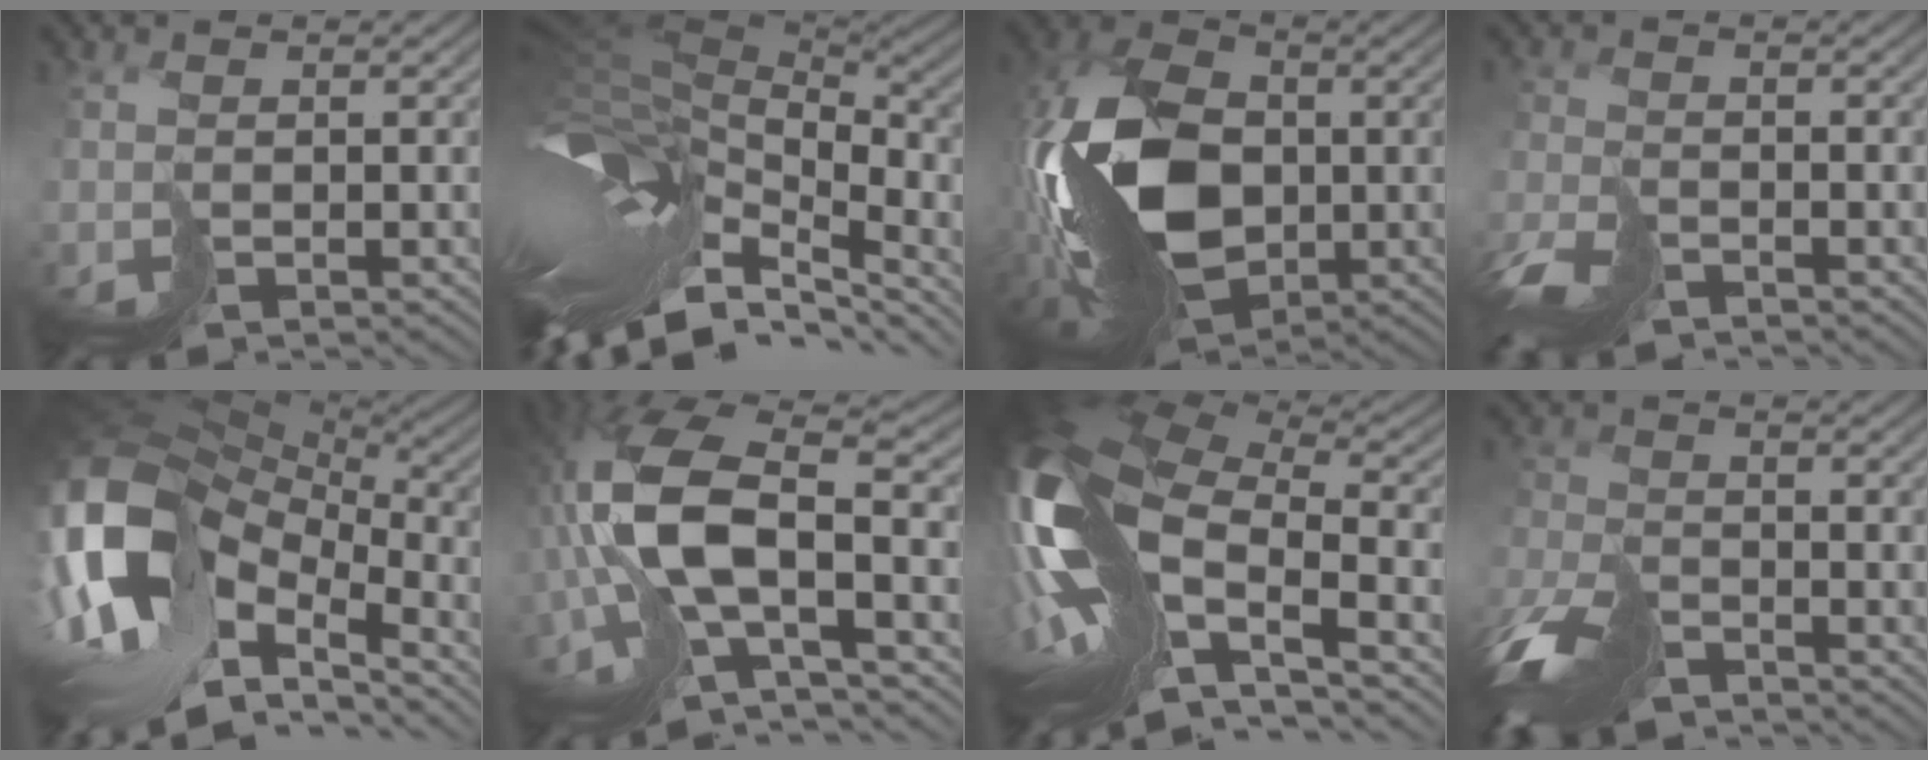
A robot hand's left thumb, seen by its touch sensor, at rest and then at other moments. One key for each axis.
{"total": 14.7, "fx": -5.9, "fy": 8.1, "fz": 10.8, "tx": -0.236, "ty": -0.004, "tz": -0.091}
{"total": 15.9, "fx": -2.5, "fy": 10.2, "fz": 11.9, "tx": -0.260, "ty": -0.002, "tz": -0.056}
{"total": 5.6, "fx": -4.8, "fy": 2.1, "fz": 2.1, "tx": -0.052, "ty": -0.017, "tz": -0.102}
{"total": 17.3, "fx": -5.3, "fy": 11.4, "fz": 11.9, "tx": -0.271, "ty": -0.034, "tz": -0.067}
{"total": 15.4, "fx": -1.6, "fy": 7.4, "fz": 13.4, "tx": -0.302, "ty": -0.008, "tz": -0.021}
{"total": 19.5, "fx": -4.0, "fy": 10.3, "fz": 16.1, "tx": -0.357, "ty": -0.028, "tz": -0.045}
{"total": 9.2, "fx": -7.3, "fy": 3.6, "fz": 4.3, "tx": -0.105, "ty": -0.021, "tz": -0.150}